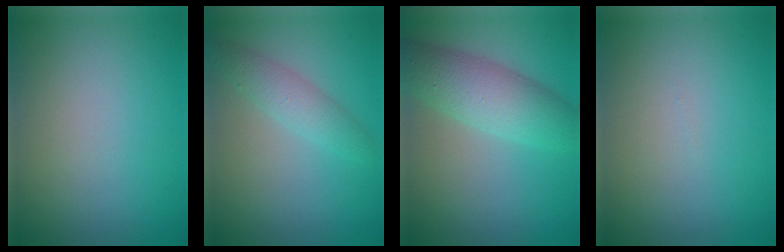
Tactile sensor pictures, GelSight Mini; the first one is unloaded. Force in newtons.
{"total": 2.4, "press": 2.4, "slide": 0.1}
{"total": 5.9, "press": 5.9, "slide": 0.2}
{"total": 0.0}